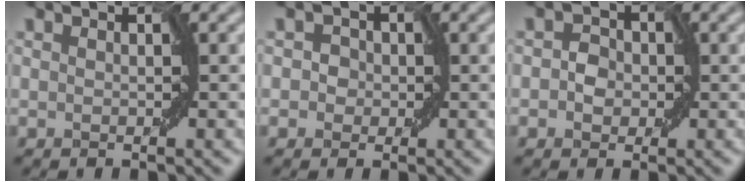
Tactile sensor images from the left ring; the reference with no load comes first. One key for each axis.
{"total": 1.8, "fx": 0.2, "fy": 1.7, "fz": 0.6, "tx": 0.004, "ty": 0.006, "tz": -0.009}
{"total": 2.0, "fx": -0.2, "fy": 1.8, "fz": 0.9, "tx": -0.013, "ty": 0.004, "tz": -0.007}